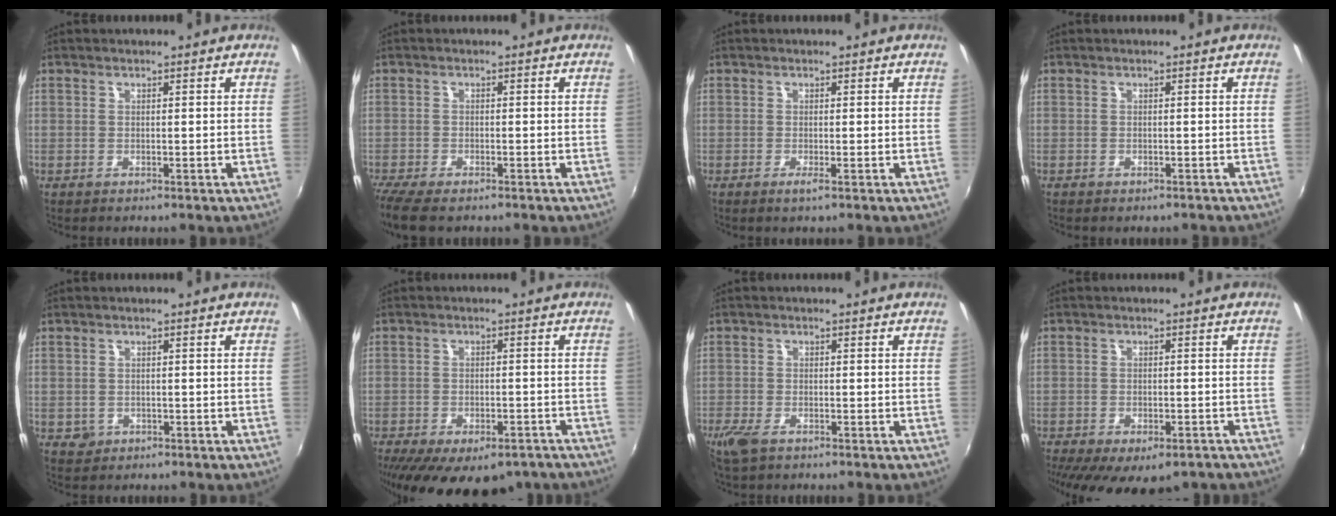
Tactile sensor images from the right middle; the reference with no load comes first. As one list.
[{"total": 7.4, "force": [-5.8, 2.0, 4.1], "torque": [-0.103, -0.040, -0.109]}, {"total": 1.1, "force": [-0.6, -0.2, 0.9], "torque": [-0.018, -0.005, -0.012]}, {"total": 1.6, "force": [-1.4, 0.6, 0.5], "torque": [-0.013, -0.008, -0.018]}, {"total": 1.9, "force": [-0.6, 1.8, 0.4], "torque": [-0.010, -0.003, -0.006]}, {"total": 18.6, "force": [-13.0, 8.5, 10.3], "torque": [-0.206, -0.037, -0.169]}, {"total": 4.2, "force": [-2.9, 1.8, 2.5], "torque": [-0.067, -0.012, -0.057]}, {"total": 14.2, "force": [-9.8, 6.1, 8.3], "torque": [-0.172, -0.047, -0.133]}]